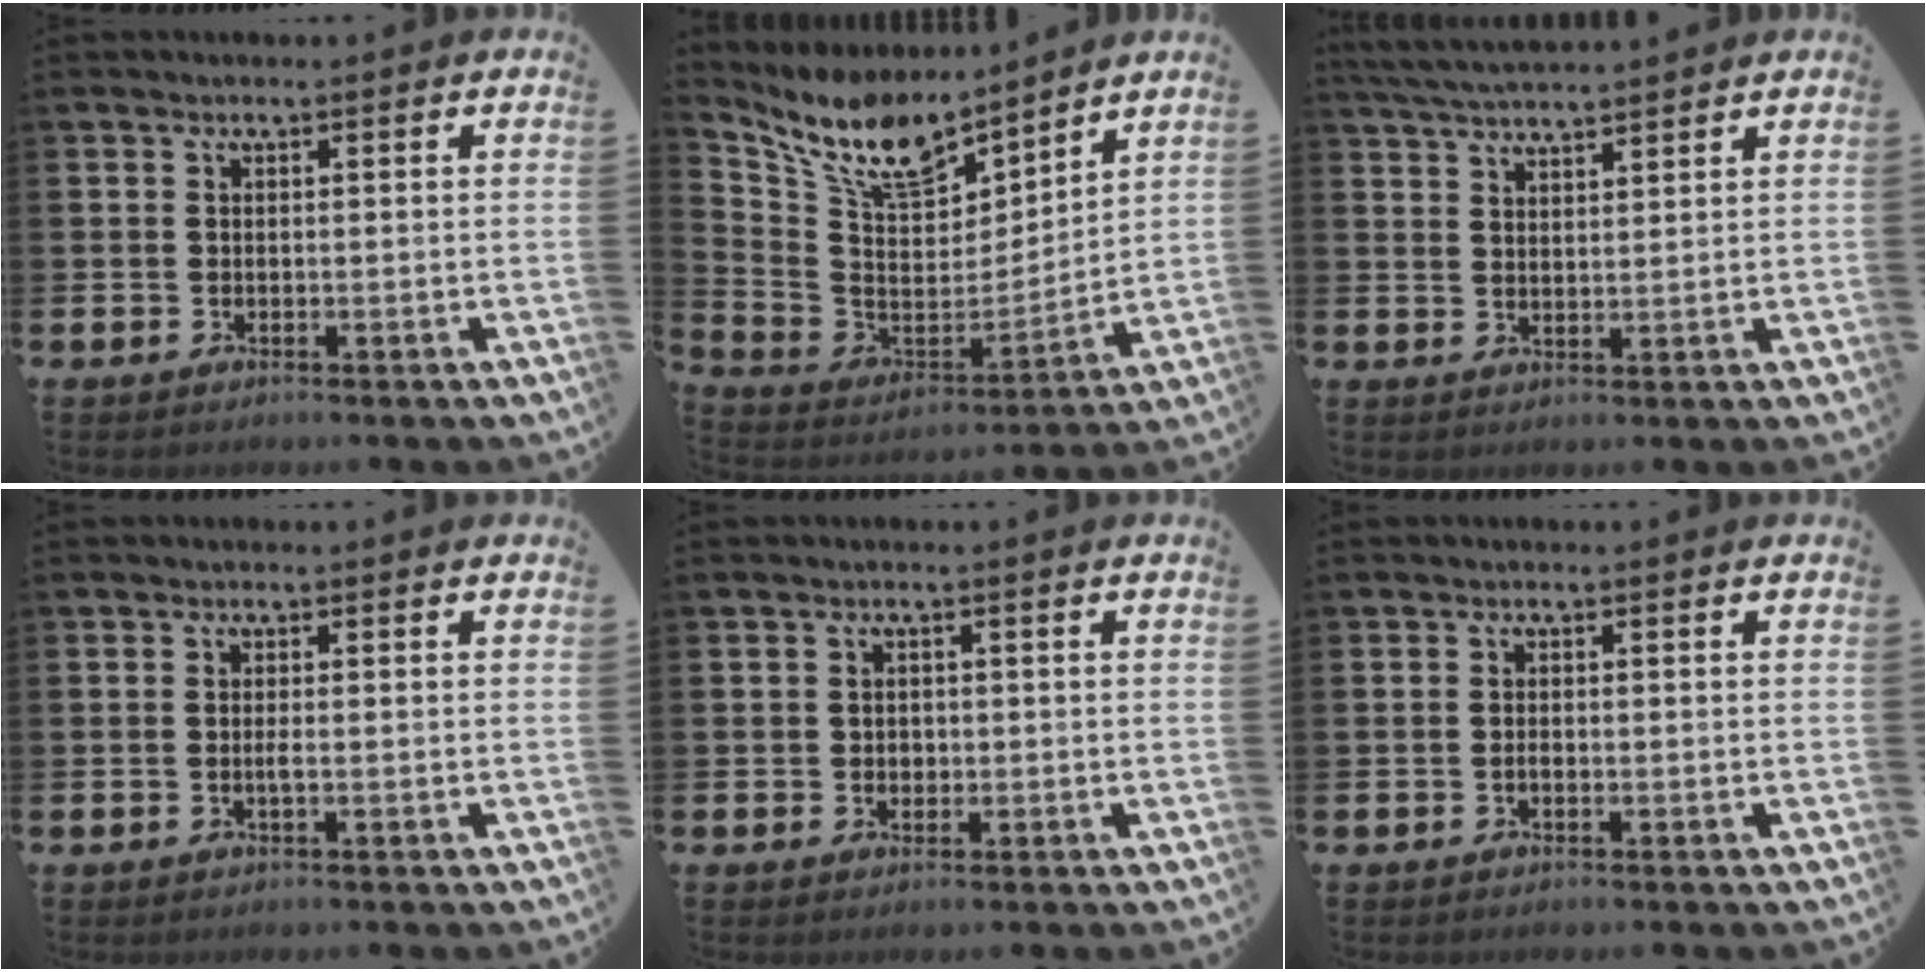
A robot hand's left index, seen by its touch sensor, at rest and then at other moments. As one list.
[{"total": 11.1, "force": [9.7, 3.9, 3.6], "torque": [-0.112, -0.064, 0.174]}, {"total": 4.4, "force": [4.3, 0.0, 0.9], "torque": [-0.035, -0.015, 0.079]}, {"total": 0.8, "force": [-0.2, 0.0, 0.8], "torque": [-0.019, -0.002, -0.004]}, {"total": 1.1, "force": [0.1, 1.0, 0.4], "torque": [0.002, 0.004, -0.002]}, {"total": 0.6, "force": [-0.4, 0.3, 0.4], "torque": [-0.014, -0.001, -0.006]}]